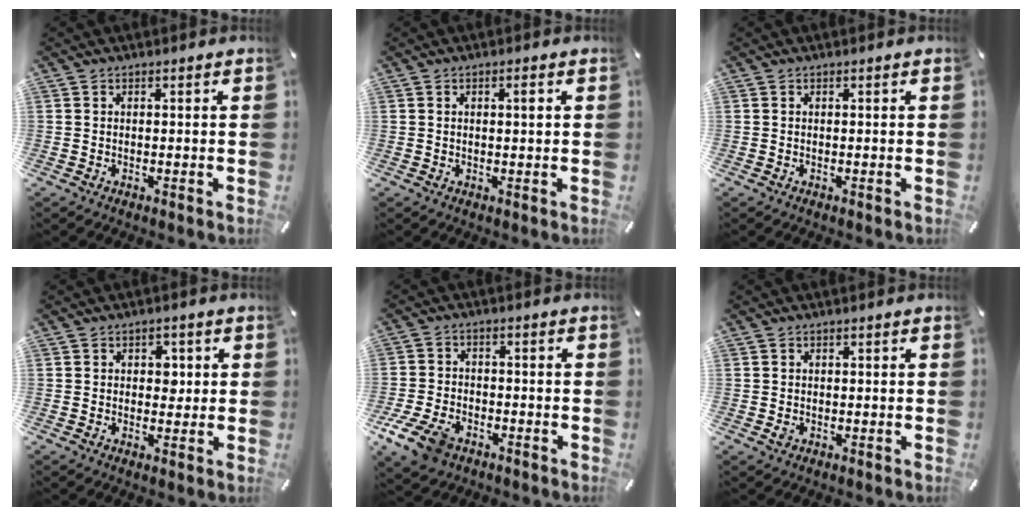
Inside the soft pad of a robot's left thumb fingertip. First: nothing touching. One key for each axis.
{"total": 1.6, "fx": 0.5, "fy": 0.4, "fz": 1.5, "tx": -0.021, "ty": -0.001, "tz": 0.004}
{"total": 0.0}
{"total": 3.3, "fx": 0.5, "fy": 2.6, "fz": 1.9, "tx": -0.016, "ty": -0.001, "tz": -0.001}
{"total": 9.0, "fx": -4.9, "fy": 5.7, "fz": 4.9, "tx": -0.115, "ty": 0.018, "tz": -0.092}
{"total": 1.0, "fx": -0.1, "fy": 0.9, "fz": 0.4, "tx": -0.008, "ty": 0.003, "tz": -0.003}